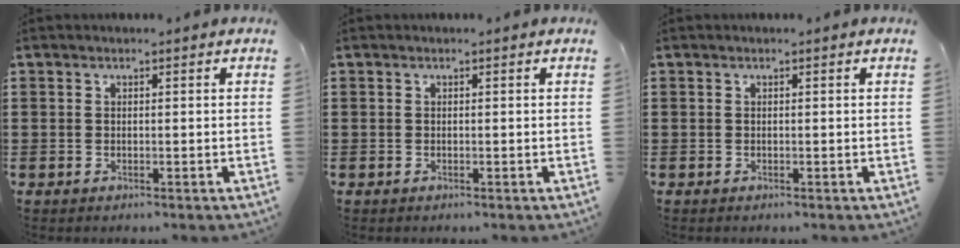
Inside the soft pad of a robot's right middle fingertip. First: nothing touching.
{"total": 0.0}
{"total": 0.0}